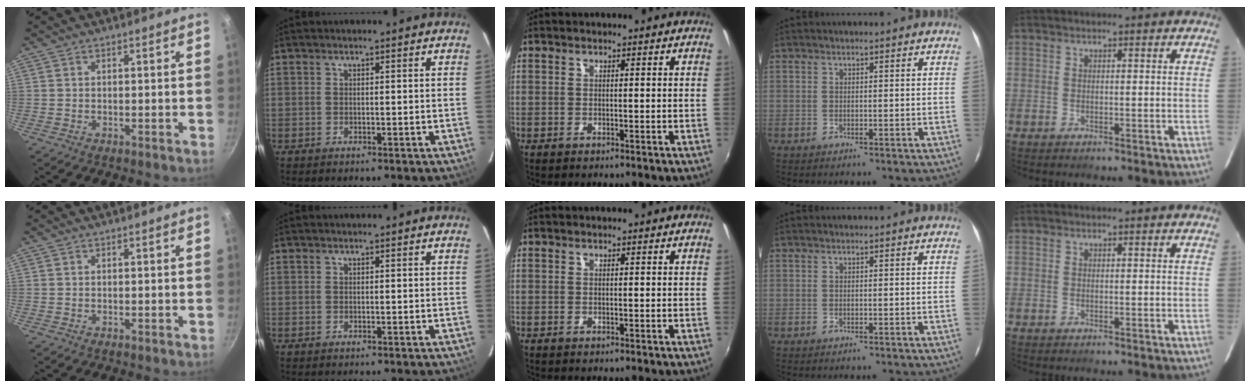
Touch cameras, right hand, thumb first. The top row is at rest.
{}